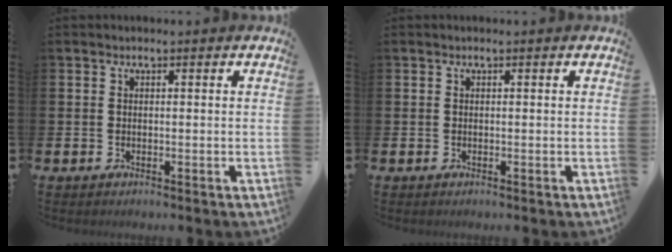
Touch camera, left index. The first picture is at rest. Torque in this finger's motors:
{"motor_torque": [0.00, 0.00, 0.00, 0.00]}